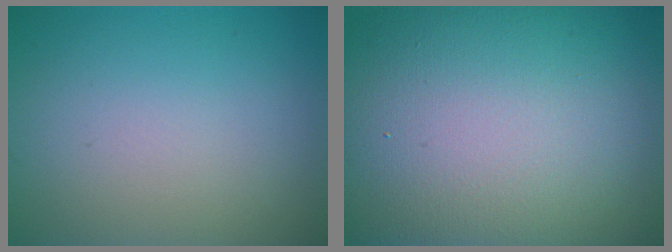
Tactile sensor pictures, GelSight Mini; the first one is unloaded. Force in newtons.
{"total": 20.7, "press": 20.7, "slide": 1.2}